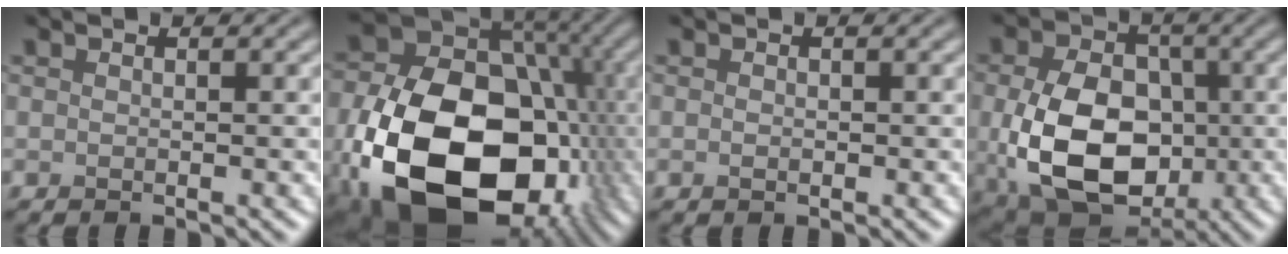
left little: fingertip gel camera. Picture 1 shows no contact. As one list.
[{"total": 21.2, "force": [-6.4, 14.6, 14.0], "torque": [-0.264, -0.045, -0.090]}, {"total": 0.5, "force": [-0.1, 0.4, 0.4], "torque": [-0.006, -0.002, -0.001]}, {"total": 11.9, "force": [-1.5, 8.5, 8.2], "torque": [-0.166, -0.030, -0.021]}]